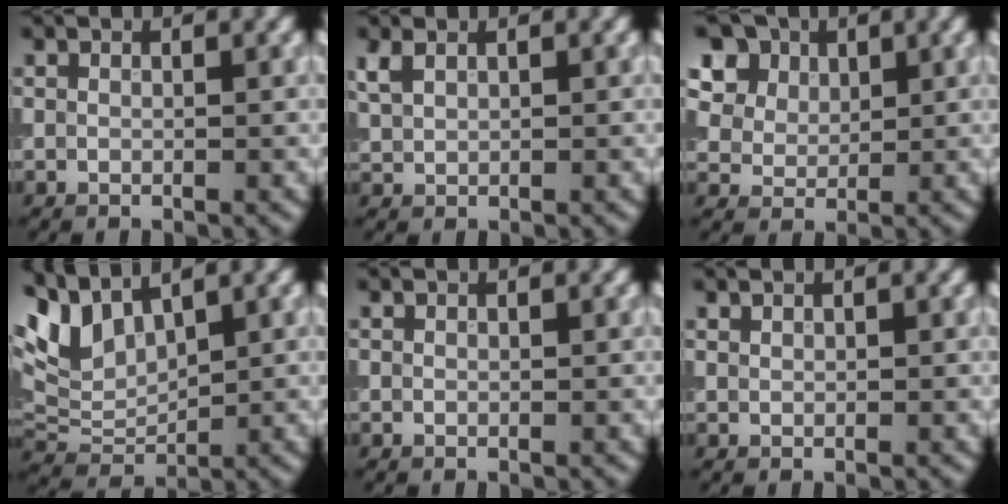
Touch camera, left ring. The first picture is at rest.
{"total": 1.3, "force": [0.8, 0.7, 0.8], "torque": [-0.021, 0.006, 0.020]}
{"total": 11.4, "force": [6.5, 7.9, 5.0], "torque": [-0.126, 0.032, 0.104]}
{"total": 4.6, "force": [2.9, 2.3, 2.7], "torque": [-0.061, 0.006, 0.055]}
{"total": 0.0}
{"total": 0.0}